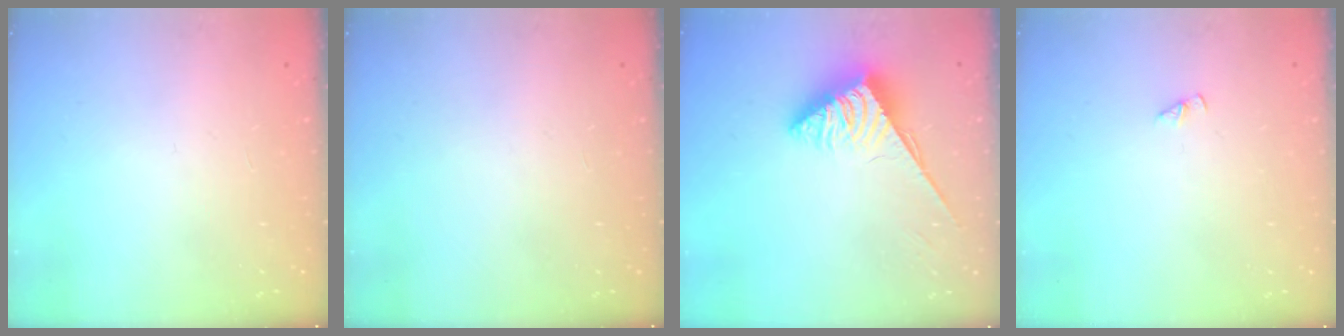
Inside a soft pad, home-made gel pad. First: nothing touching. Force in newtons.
{"total": 0.0}
{"total": 3.8, "press": 3.8, "slide": 0.5}
{"total": 0.8, "press": 0.8, "slide": 0.1}